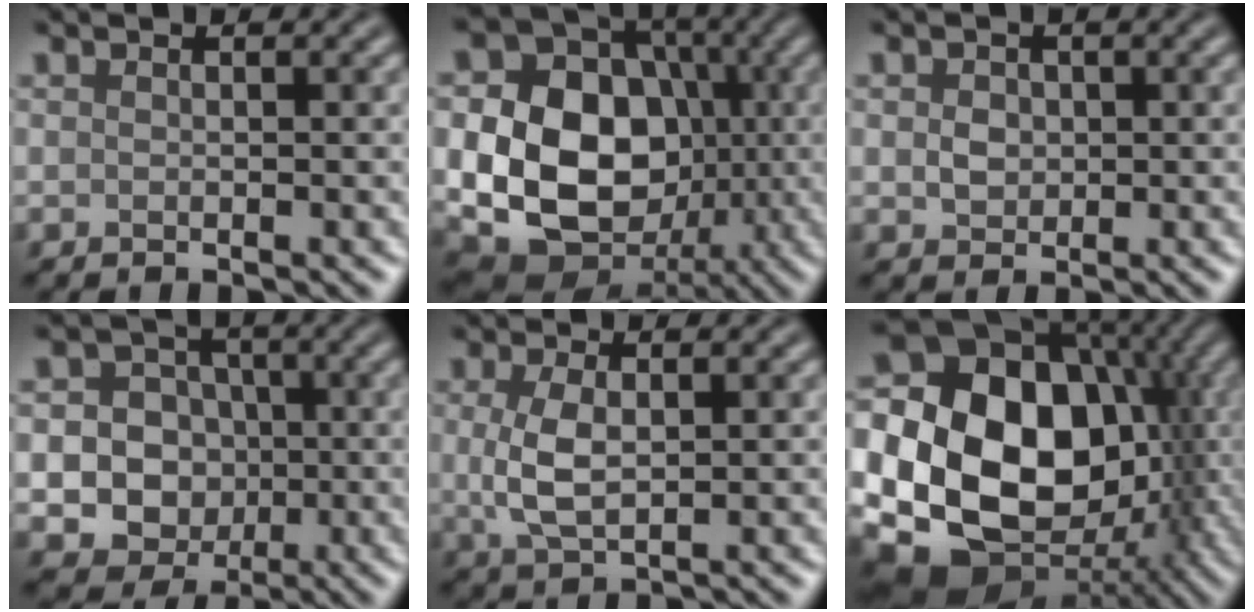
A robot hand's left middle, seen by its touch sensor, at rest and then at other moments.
{"total": 14.7, "force": [-1.3, 11.8, 8.7], "torque": [-0.154, -0.011, -0.035]}
{"total": 1.8, "force": [0.2, 1.6, 0.9], "torque": [-0.018, -0.001, 0.002]}
{"total": 10.1, "force": [-1.4, 9.4, 3.3], "torque": [-0.048, 0.004, -0.048]}
{"total": 3.6, "force": [0.4, 1.8, 3.1], "torque": [-0.074, 0.000, 0.009]}
{"total": 21.0, "force": [-0.3, 16.5, 13.0], "torque": [-0.246, -0.006, 0.009]}